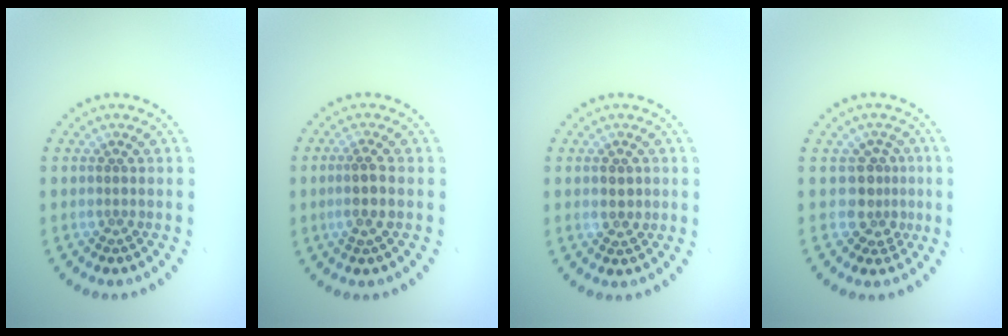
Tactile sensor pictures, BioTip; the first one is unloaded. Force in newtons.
{"total": 1.6, "press": 1.4, "slide": 0.7}
{"total": 1.1, "press": 1.1, "slide": 0.1}
{"total": 2.6, "press": 1.9, "slide": 1.7}